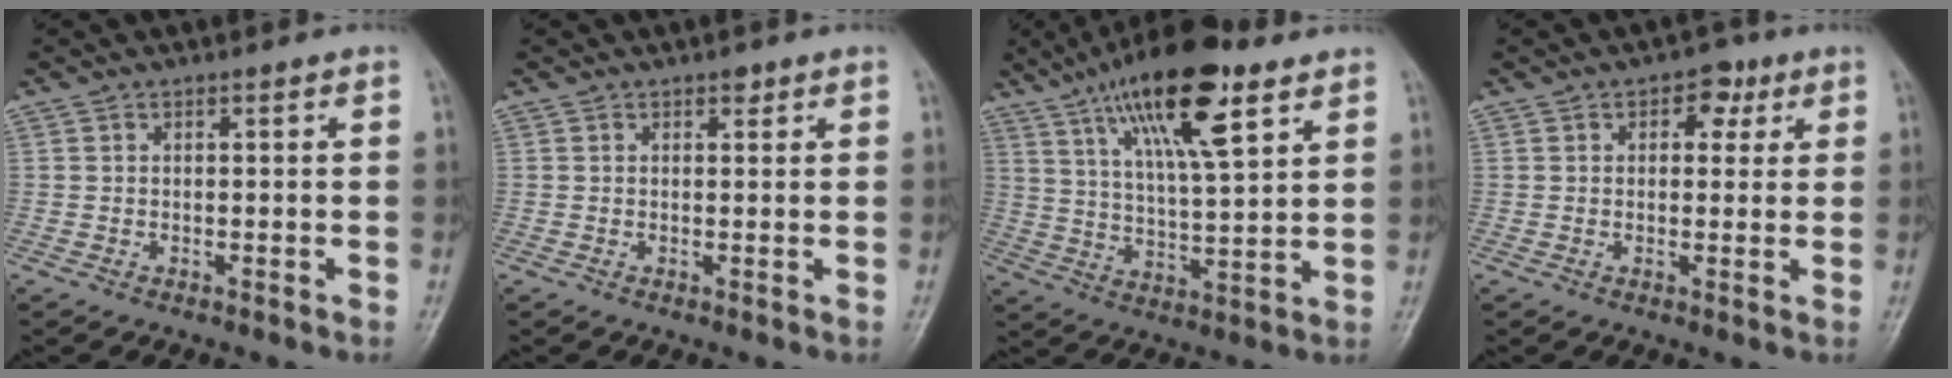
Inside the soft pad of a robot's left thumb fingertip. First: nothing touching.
{"total": 1.1, "force": [0.7, 0.7, 0.6], "torque": [0.000, -0.003, 0.008]}
{"total": 17.9, "force": [9.8, 5.2, 14.1], "torque": [-0.223, -0.028, 0.169]}
{"total": 4.7, "force": [2.0, 3.2, 2.8], "torque": [-0.007, -0.001, 0.020]}